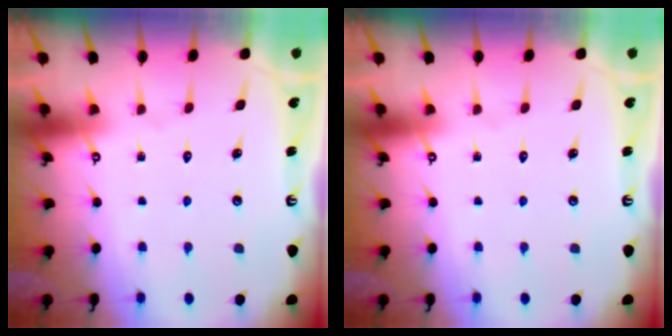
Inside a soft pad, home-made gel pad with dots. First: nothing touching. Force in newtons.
{"total": 0.0}